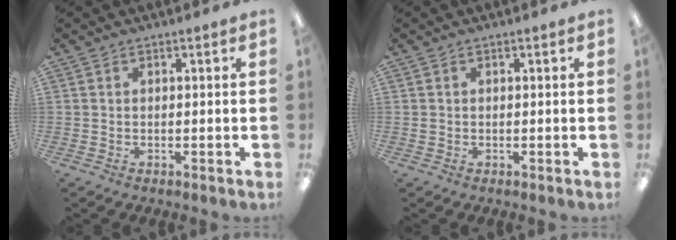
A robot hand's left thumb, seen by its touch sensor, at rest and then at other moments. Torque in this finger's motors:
{"motor_torque": [-0.03, 0.00, 0.00, -0.02, -0.01]}